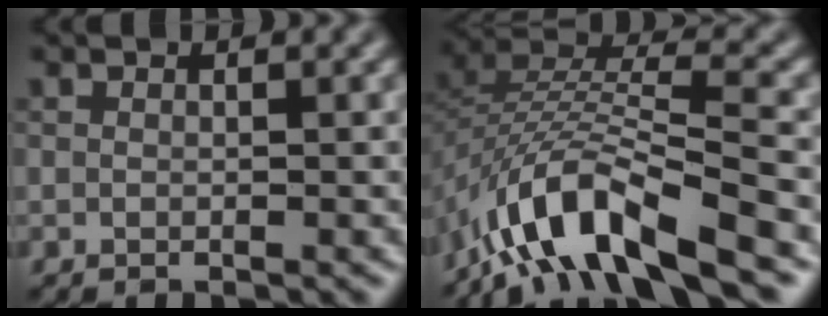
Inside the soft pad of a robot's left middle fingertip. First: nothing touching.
{"total": 10.0, "force": [-7.0, 2.9, 6.6], "torque": [-0.110, 0.002, -0.137]}